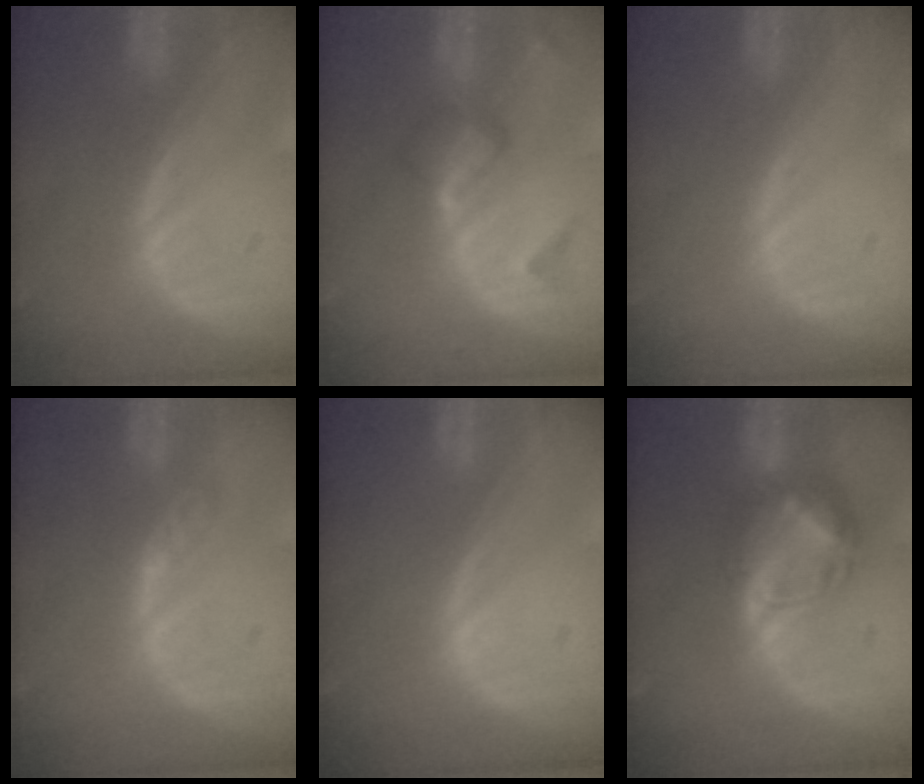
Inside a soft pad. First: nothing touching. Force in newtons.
{"total": 5.3, "press": 5.0, "slide": 2.0}
{"total": 0.0}
{"total": 2.2, "press": 1.9, "slide": 1.2}
{"total": 0.0}
{"total": 7.9, "press": 6.7, "slide": 4.2}